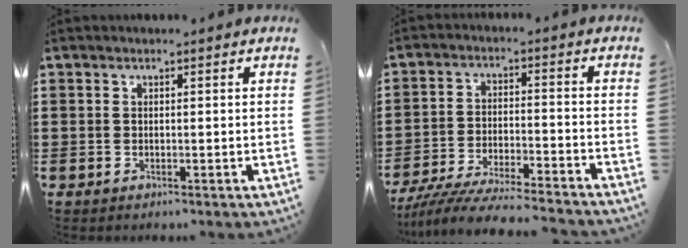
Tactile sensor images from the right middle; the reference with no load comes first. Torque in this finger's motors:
{"motor_torque": [0.46, -0.01, 0.58, 0.21]}